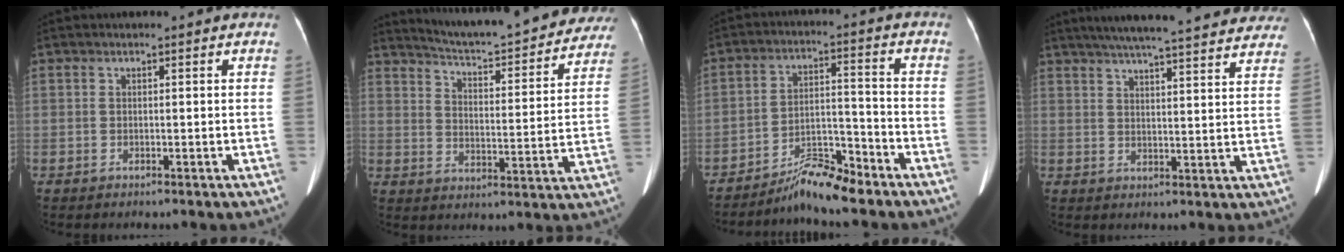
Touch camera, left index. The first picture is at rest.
{"total": 24.3, "force": [22.2, 3.9, 9.0], "torque": [-0.131, -0.038, 0.280]}
{"total": 7.2, "force": [-6.6, 0.3, 3.0], "torque": [-0.054, 0.006, -0.113]}
{"total": 27.7, "force": [24.6, 3.7, 12.3], "torque": [-0.190, -0.009, 0.299]}